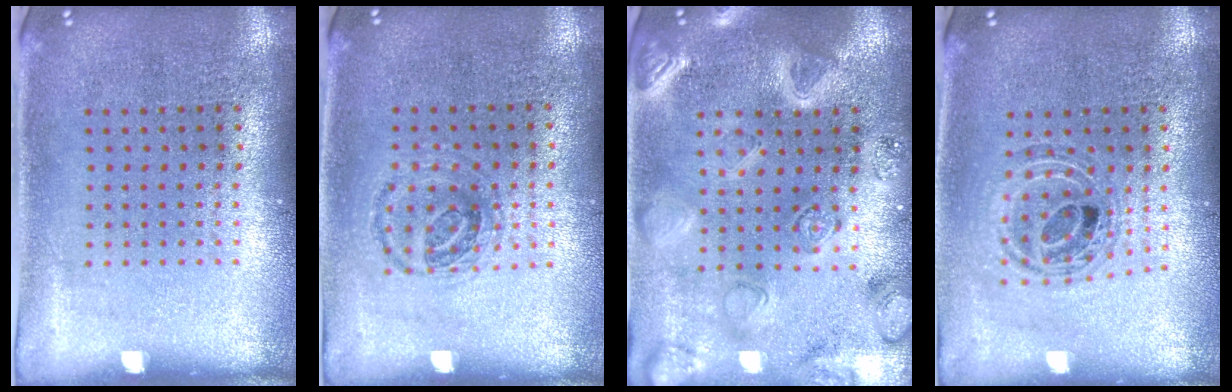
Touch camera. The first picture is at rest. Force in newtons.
{"total": 0.9, "press": 0.9, "slide": 0.1}
{"total": 3.0, "press": 2.9, "slide": 0.8}
{"total": 0.9, "press": 0.9, "slide": 0.1}